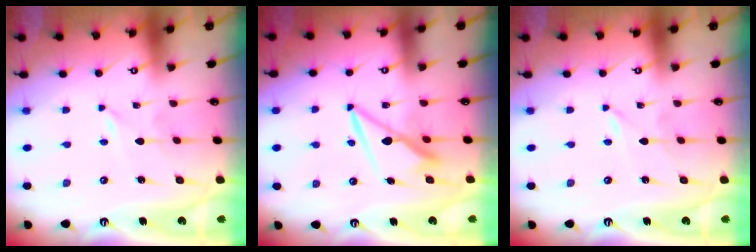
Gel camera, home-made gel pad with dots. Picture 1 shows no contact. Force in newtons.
{"total": 7.6, "press": 7.5, "slide": 1.1}
{"total": 0.0}